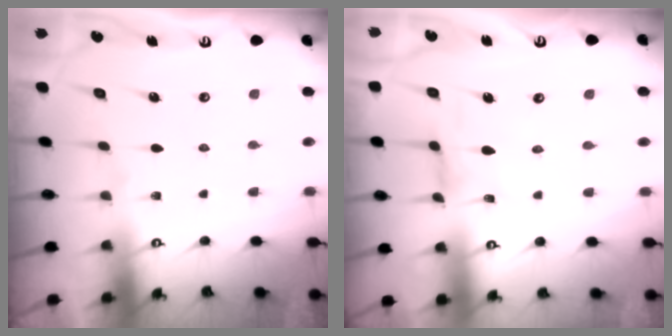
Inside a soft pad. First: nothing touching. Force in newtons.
{"total": 1.7, "press": 1.7, "slide": 0.3}